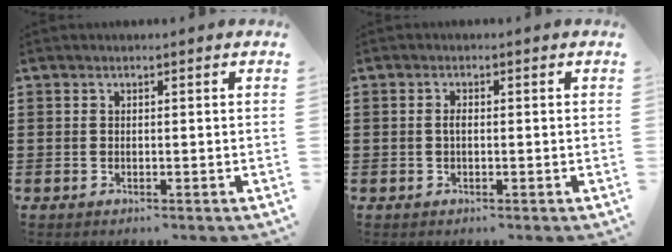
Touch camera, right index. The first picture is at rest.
{"total": 1.2, "force": [-0.1, 0.4, 1.1], "torque": [-0.022, -0.001, -0.003]}